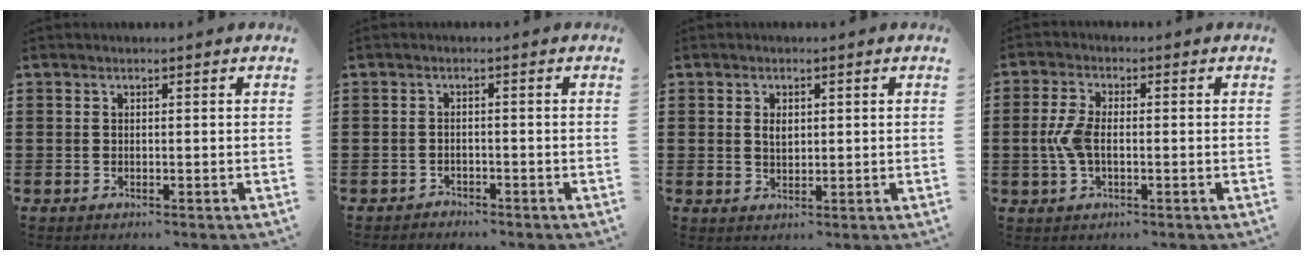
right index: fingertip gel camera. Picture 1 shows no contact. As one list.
[{"total": 1.4, "force": [-1.3, 0.3, -0.2], "torque": [-0.002, 0.003, -0.031]}, {"total": 2.0, "force": [0.5, 1.2, 1.5], "torque": [-0.031, 0.006, 0.008]}, {"total": 4.8, "force": [-0.6, 2.3, 4.1], "torque": [-0.104, -0.005, -0.018]}]